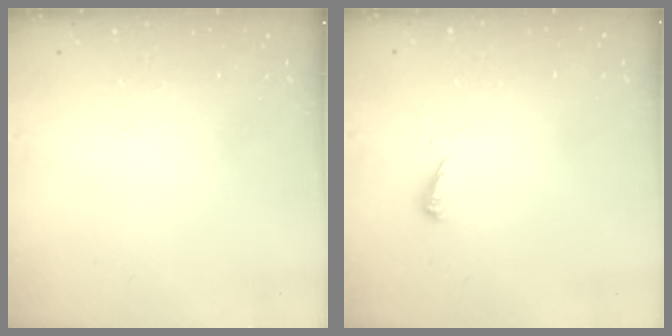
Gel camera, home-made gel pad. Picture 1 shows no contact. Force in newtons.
{"total": 2.5, "press": 2.5, "slide": 0.1}